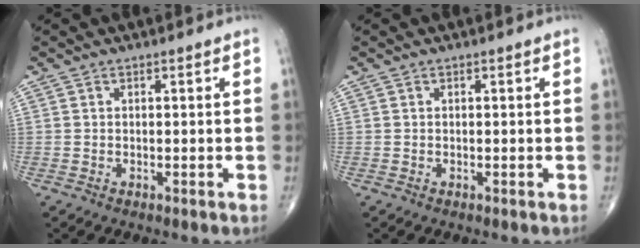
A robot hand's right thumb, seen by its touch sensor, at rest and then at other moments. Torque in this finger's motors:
{"motor_torque": [-0.05, 0.02, -0.01, 0.01, 0.02]}